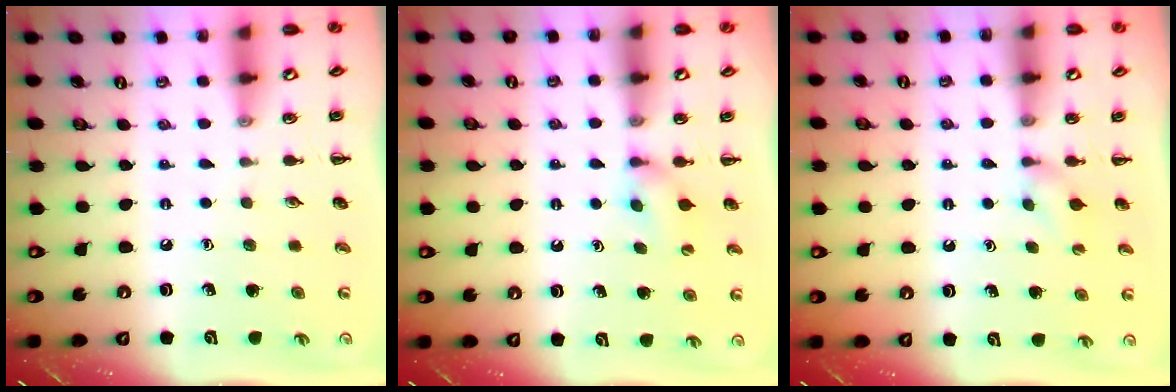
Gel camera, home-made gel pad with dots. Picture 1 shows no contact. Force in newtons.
{"total": 5.1, "press": 4.9, "slide": 1.6}
{"total": 2.9, "press": 2.7, "slide": 1.0}